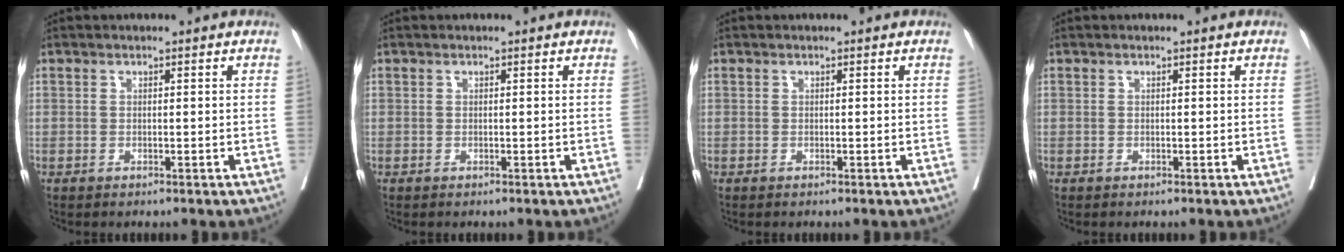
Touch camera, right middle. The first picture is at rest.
{"total": 0.0}
{"total": 0.0}
{"total": 0.0}